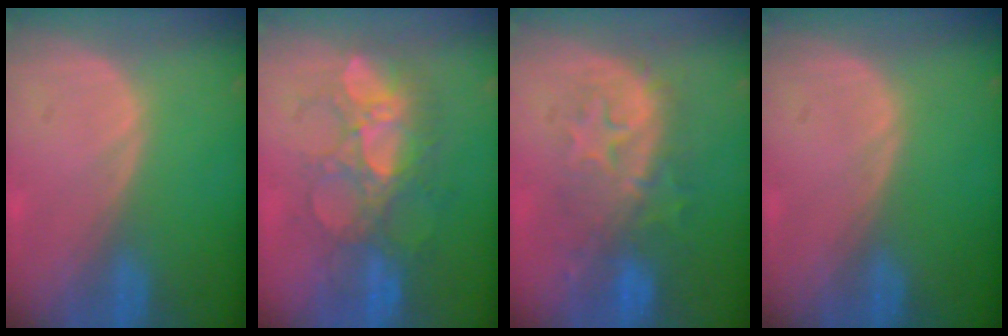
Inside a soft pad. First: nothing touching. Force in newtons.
{"total": 8.8, "press": 8.7, "slide": 1.6}
{"total": 8.8, "press": 8.6, "slide": 1.8}
{"total": 0.0}